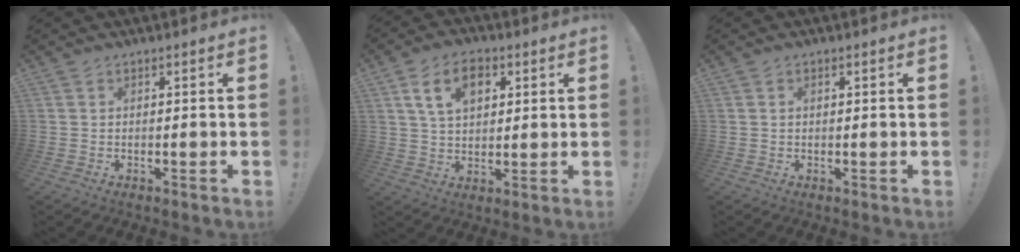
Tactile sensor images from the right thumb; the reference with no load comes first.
{"total": 11.4, "force": [4.5, 7.1, 7.6], "torque": [-0.132, 0.010, 0.086]}
{"total": 0.7, "force": [0.2, 0.3, 0.6], "torque": [-0.010, 0.001, 0.004]}